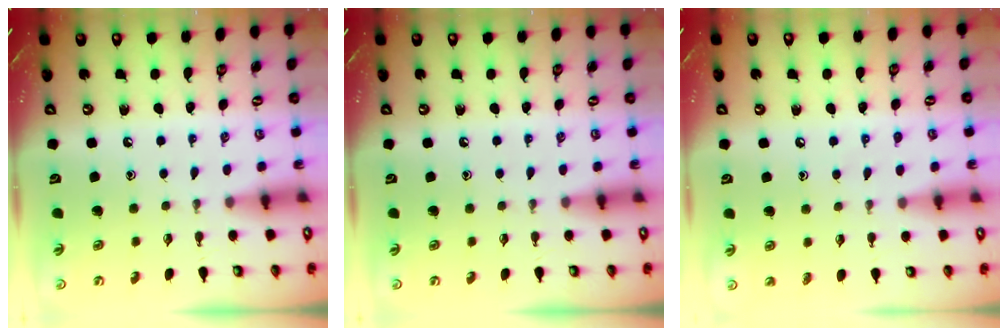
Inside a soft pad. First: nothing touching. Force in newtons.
{"total": 0.0}
{"total": 5.3, "press": 5.3, "slide": 0.5}